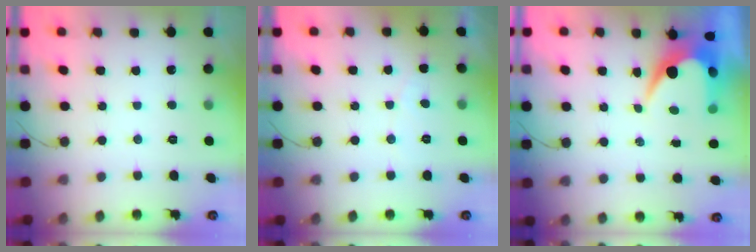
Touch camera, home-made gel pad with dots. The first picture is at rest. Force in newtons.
{"total": 2.2, "press": 2.2, "slide": 0.1}
{"total": 8.3, "press": 8.3, "slide": 0.7}